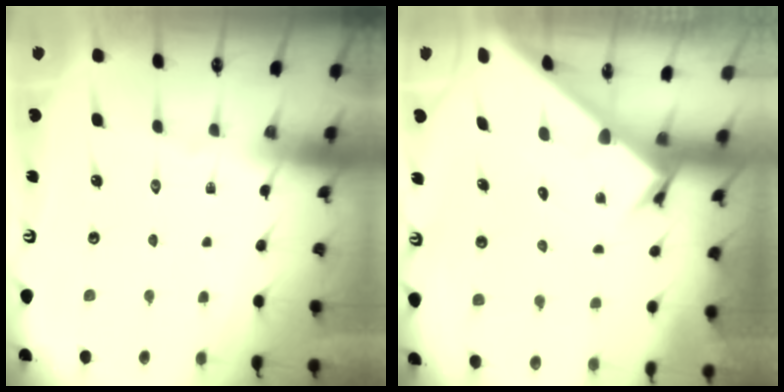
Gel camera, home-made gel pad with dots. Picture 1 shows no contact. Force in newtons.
{"total": 2.5, "press": 2.5, "slide": 0.2}